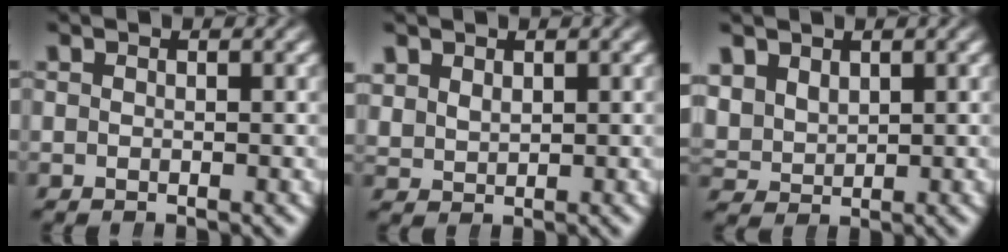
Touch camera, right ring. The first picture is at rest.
{"total": 1.9, "force": [1.3, 1.3, 0.5], "torque": [-0.022, -0.011, 0.041]}
{"total": 3.4, "force": [1.1, 3.0, 1.2], "torque": [-0.048, -0.017, 0.035]}